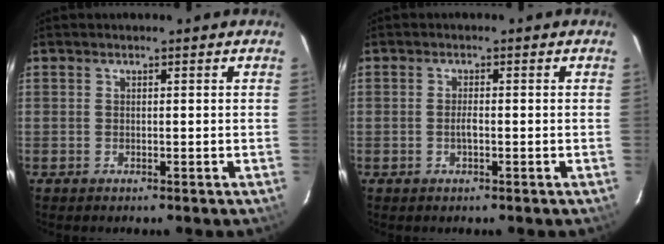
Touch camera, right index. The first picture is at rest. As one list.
[{"total": 1.5, "force": [-0.4, 0.5, 1.4], "torque": [-0.027, 0.003, -0.009]}]